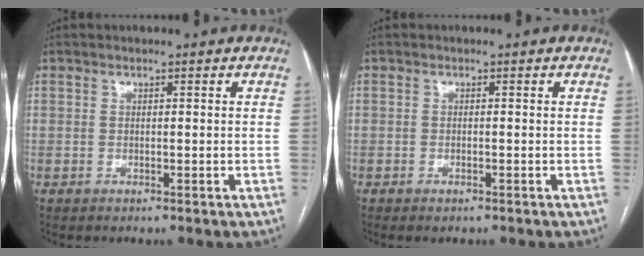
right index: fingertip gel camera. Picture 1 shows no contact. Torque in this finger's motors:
{"motor_torque": [-0.01, 0.06, 0.00, 0.00]}